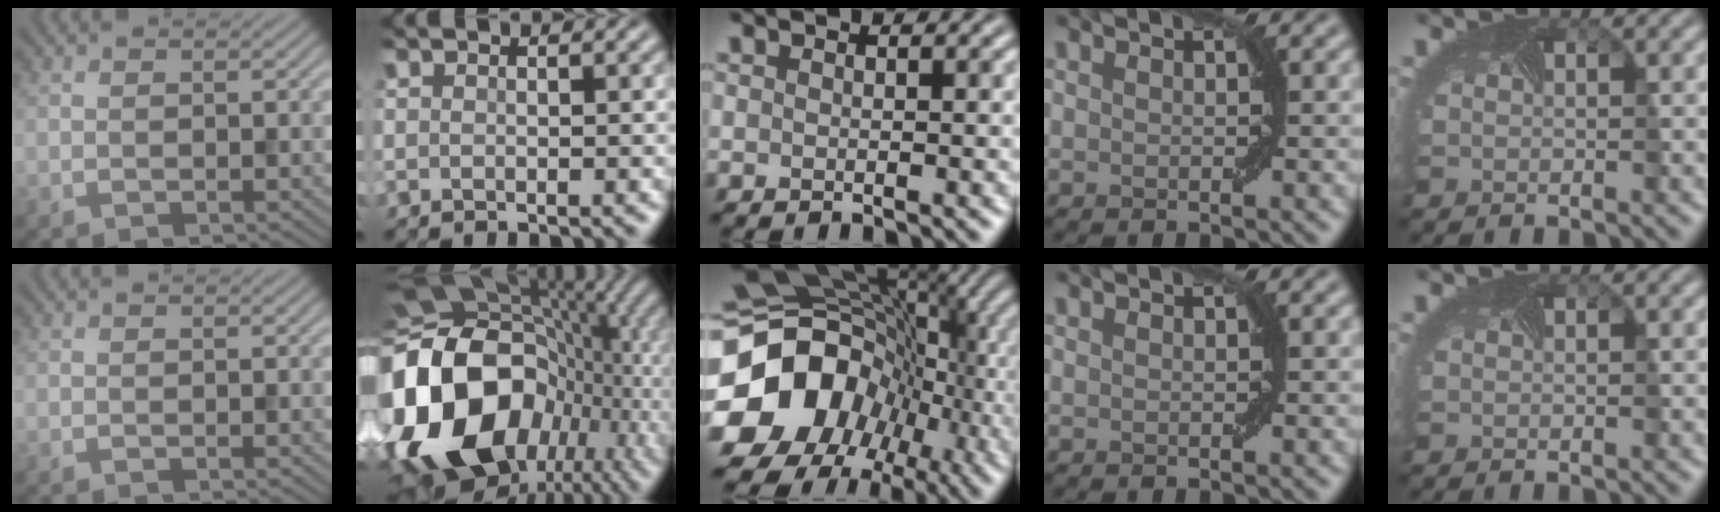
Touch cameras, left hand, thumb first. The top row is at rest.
{"index": {"total": 20.8, "force": [-2.8, 15.5, 13.6], "torque": [-0.323, -0.040, -0.022]}, "middle": {"total": 16.1, "force": [-3.0, 13.2, 8.7], "torque": [-0.187, -0.015, -0.042]}}